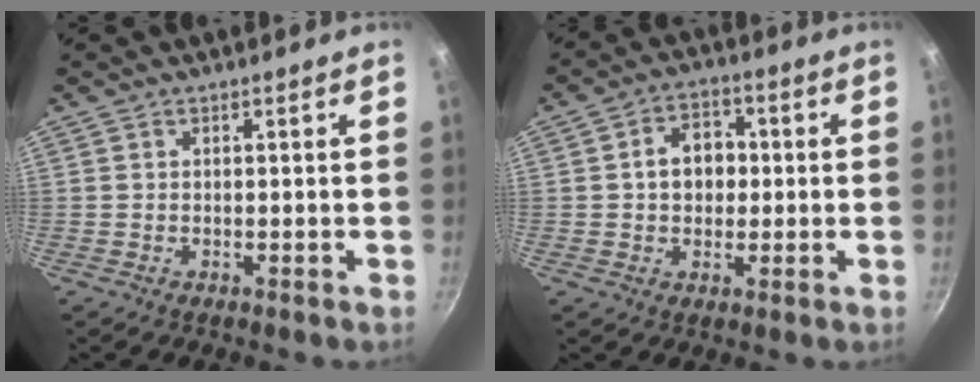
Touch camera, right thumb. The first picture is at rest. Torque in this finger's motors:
{"motor_torque": [-0.63, 0.76, 0.73, 0.06, 0.03]}